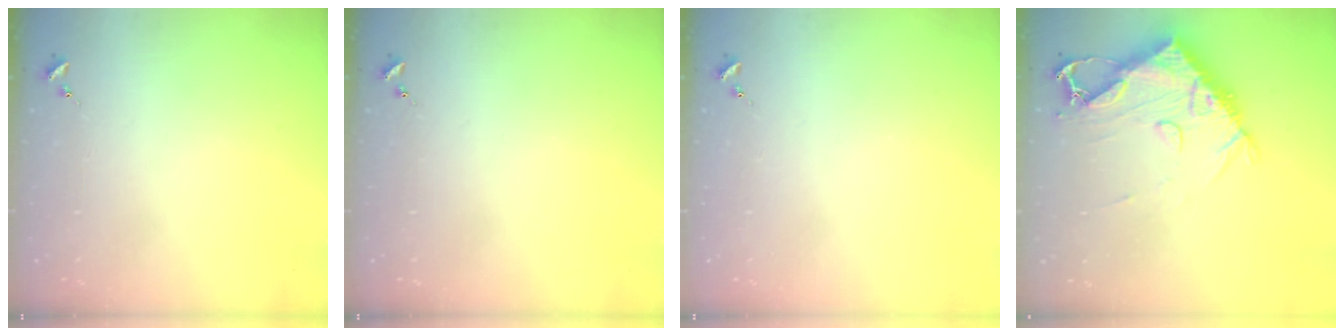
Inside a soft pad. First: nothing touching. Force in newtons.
{"total": 0.0}
{"total": 0.0}
{"total": 13.0, "press": 12.9, "slide": 1.5}